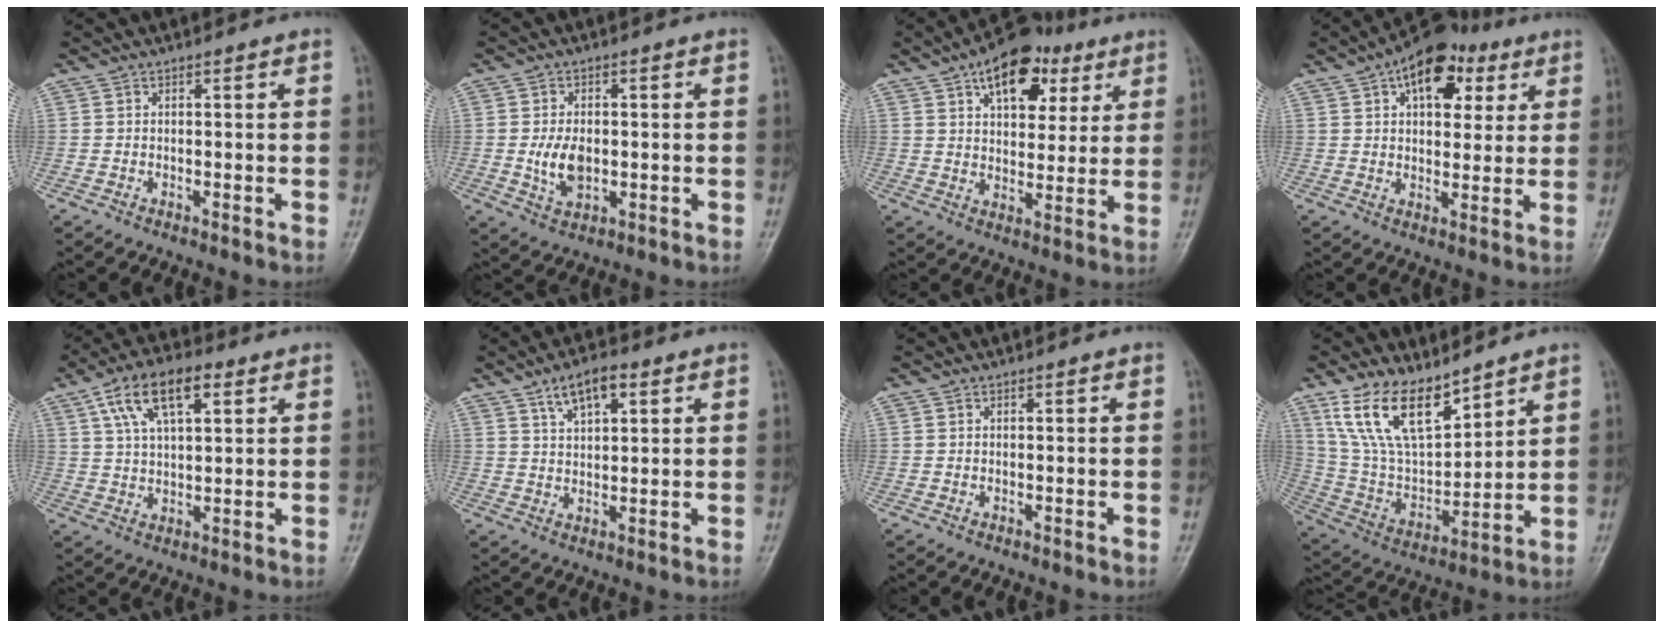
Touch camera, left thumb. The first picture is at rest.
{"total": 6.1, "force": [-0.6, 3.8, 4.7], "torque": [-0.079, -0.005, -0.005]}
{"total": 14.5, "force": [7.4, 8.1, 9.4], "torque": [-0.099, -0.012, 0.111]}
{"total": 13.2, "force": [6.2, 7.5, 8.9], "torque": [-0.090, -0.001, 0.087]}
{"total": 11.4, "force": [5.1, 5.3, 8.7], "torque": [-0.153, 0.004, 0.089]}
{"total": 6.7, "force": [3.6, 3.0, 4.7], "torque": [-0.072, -0.007, 0.062]}
{"total": 0.0}
{"total": 15.9, "force": [10.7, 7.0, 9.4], "torque": [-0.146, -0.054, 0.226]}